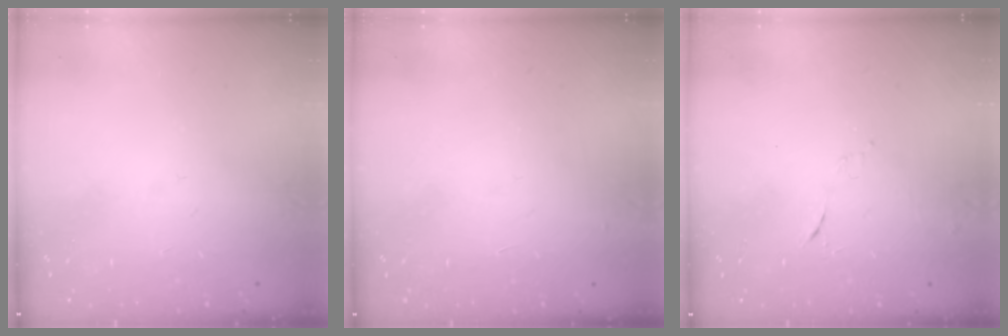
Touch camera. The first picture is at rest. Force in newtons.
{"total": 2.9, "press": 2.9, "slide": 0.1}
{"total": 5.2, "press": 5.1, "slide": 0.8}